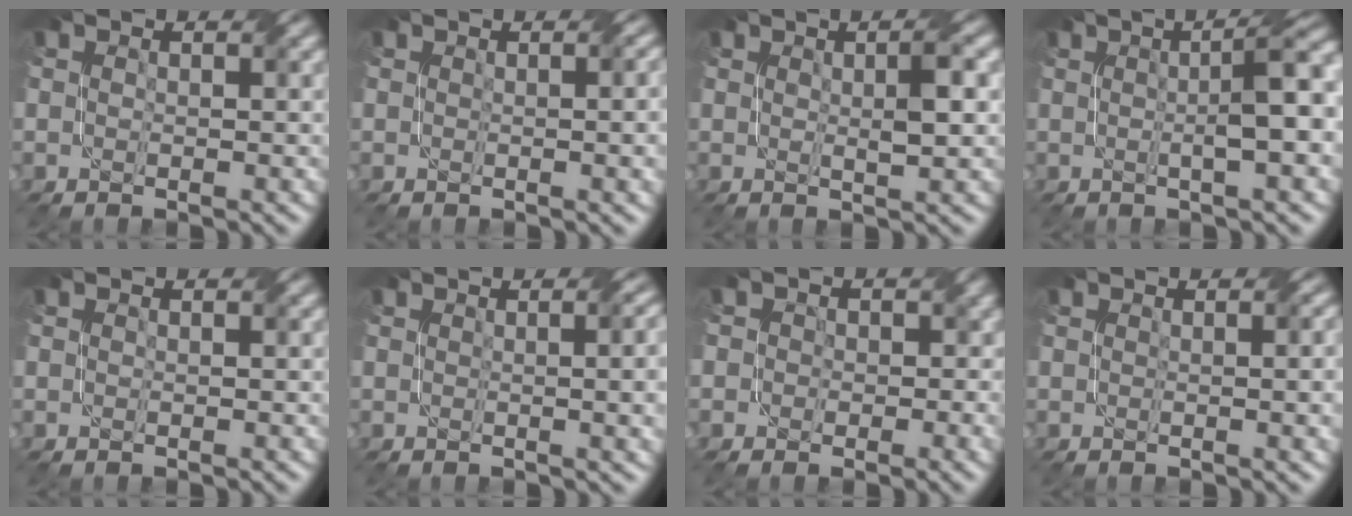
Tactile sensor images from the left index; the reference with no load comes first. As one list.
[{"total": 2.9, "force": [0.3, 1.0, 2.7], "torque": [-0.023, 0.008, 0.006]}, {"total": 2.8, "force": [0.6, 0.4, 2.7], "torque": [-0.041, 0.002, 0.011]}, {"total": 6.1, "force": [0.7, 1.1, 5.9], "torque": [-0.073, 0.016, 0.005]}, {"total": 0.0}, {"total": 5.3, "force": [0.7, 2.2, 4.7], "torque": [-0.024, 0.012, 0.011]}, {"total": 4.0, "force": [0.3, 3.7, 1.5], "torque": [0.003, 0.017, -0.030]}, {"total": 2.7, "force": [0.4, 1.0, 2.5], "torque": [-0.022, 0.006, 0.006]}]